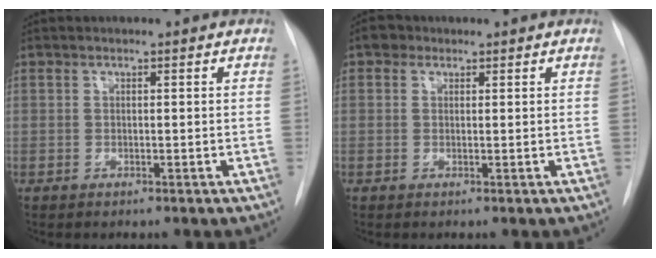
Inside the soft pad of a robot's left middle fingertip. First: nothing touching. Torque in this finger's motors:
{"motor_torque": [0.00, -0.01, 0.00, 0.00]}